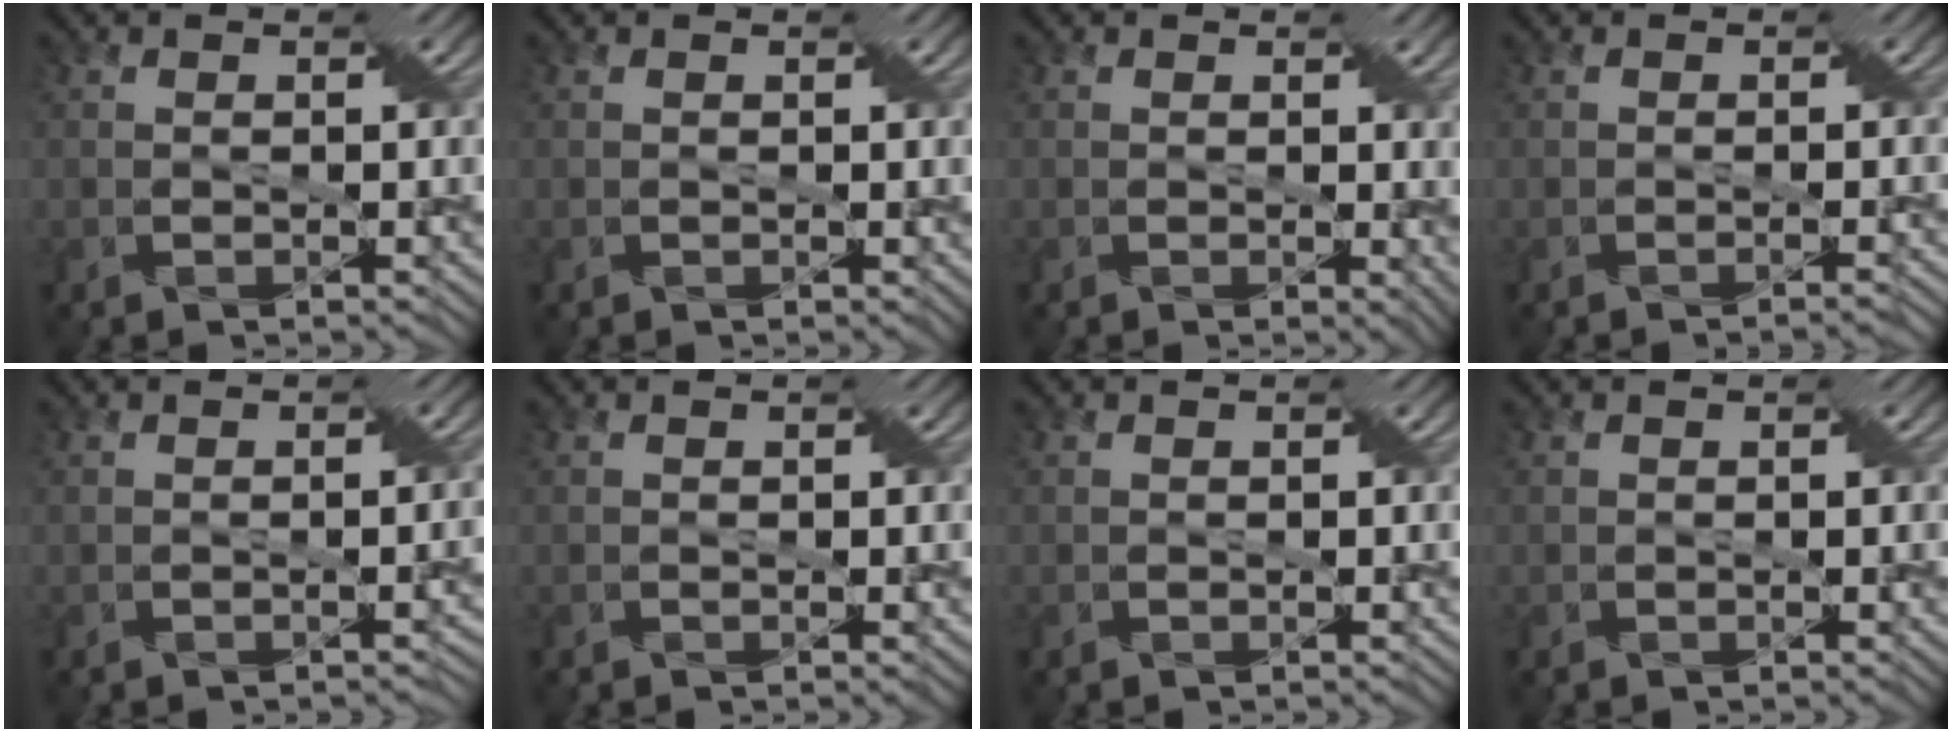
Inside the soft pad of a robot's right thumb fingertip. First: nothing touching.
{"total": 0.0}
{"total": 2.1, "force": [0.4, 1.2, 1.6], "torque": [-0.017, -0.007, 0.009]}
{"total": 1.0, "force": [-0.8, -0.3, 0.4], "torque": [0.003, 0.001, -0.006]}
{"total": 1.2, "force": [-0.5, 0.5, 1.0], "torque": [-0.004, -0.006, -0.008]}
{"total": 0.6, "force": [0.0, 0.3, 0.5], "torque": [-0.002, -0.001, 0.001]}
{"total": 0.0}
{"total": 0.6, "force": [0.1, 0.3, 0.5], "torque": [-0.004, -0.002, 0.001]}